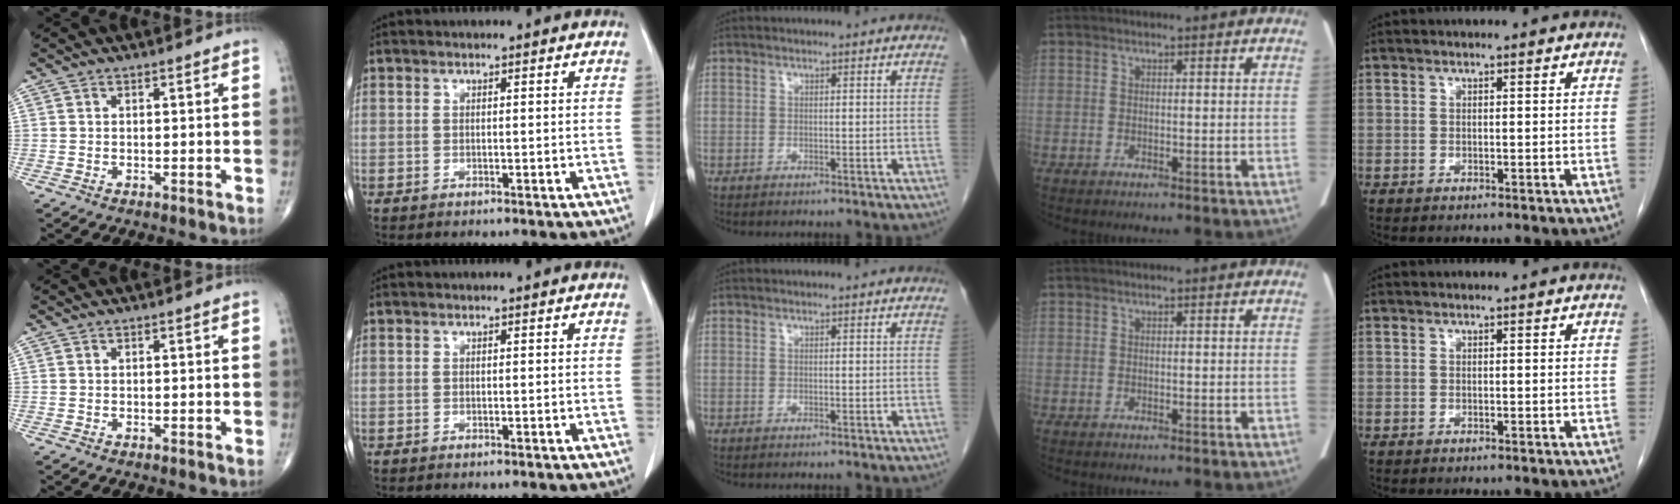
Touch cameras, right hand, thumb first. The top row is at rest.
{}